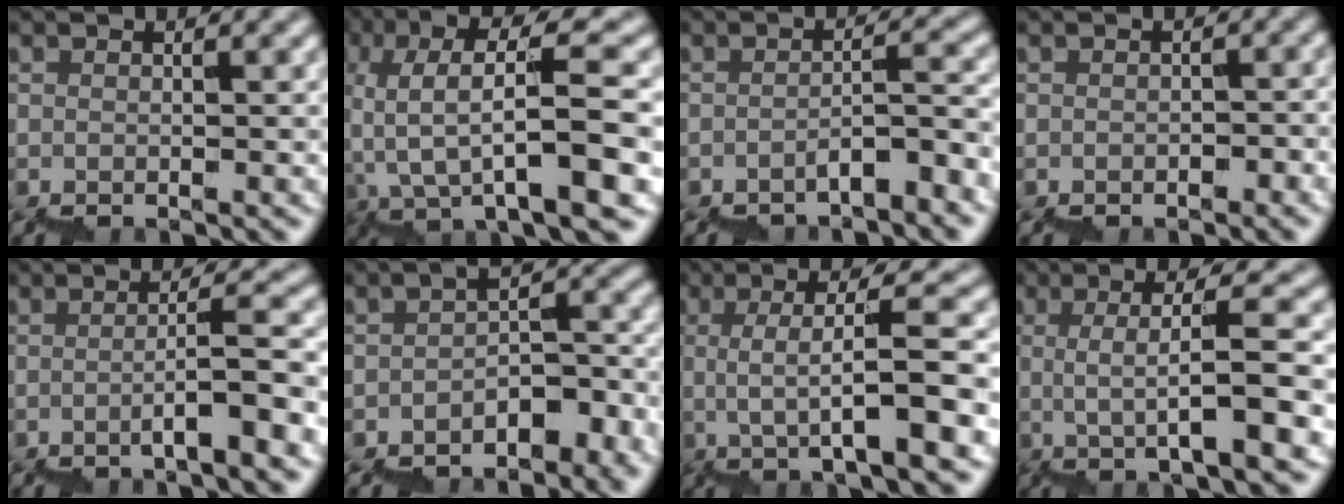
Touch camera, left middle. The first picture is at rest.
{"total": 10.0, "force": [0.0, 3.3, 9.5], "torque": [-0.178, 0.023, 0.001]}
{"total": 3.3, "force": [-2.1, 0.7, 2.5], "torque": [-0.035, 0.020, -0.028]}
{"total": 1.2, "force": [-1.1, 0.3, 0.3], "torque": [-0.011, 0.009, -0.006]}
{"total": 5.6, "force": [-1.9, 0.7, 5.2], "torque": [-0.068, 0.030, -0.034]}
{"total": 5.7, "force": [-3.5, 2.7, 3.6], "torque": [-0.045, 0.009, -0.061]}
{"total": 7.4, "force": [0.3, 1.2, 7.3], "torque": [-0.109, 0.028, 0.008]}
{"total": 6.7, "force": [0.8, 1.1, 6.6], "torque": [-0.099, 0.020, 0.018]}